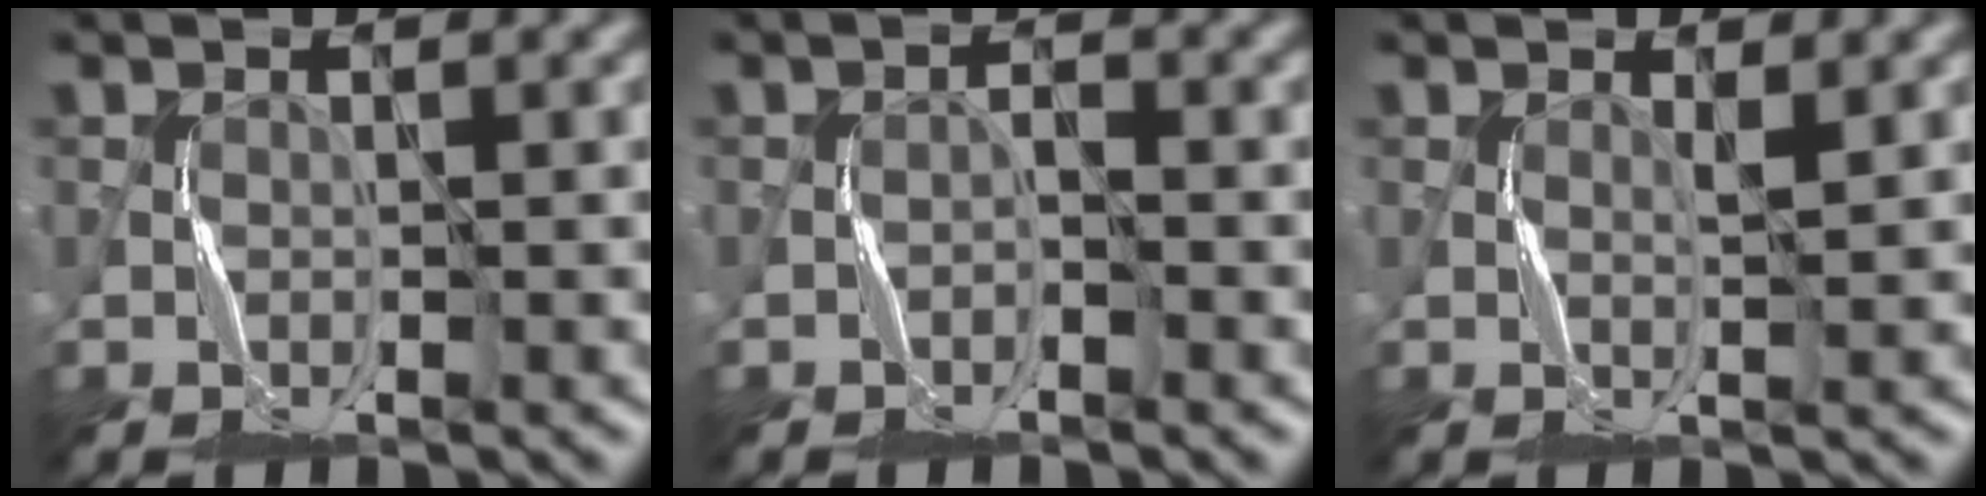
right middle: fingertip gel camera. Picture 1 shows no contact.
{"total": 0.8, "force": [-0.7, 0.4, 0.4], "torque": [-0.006, 0.004, -0.013]}
{"total": 0.6, "force": [0.5, 0.0, 0.4], "torque": [-0.013, -0.002, 0.008]}